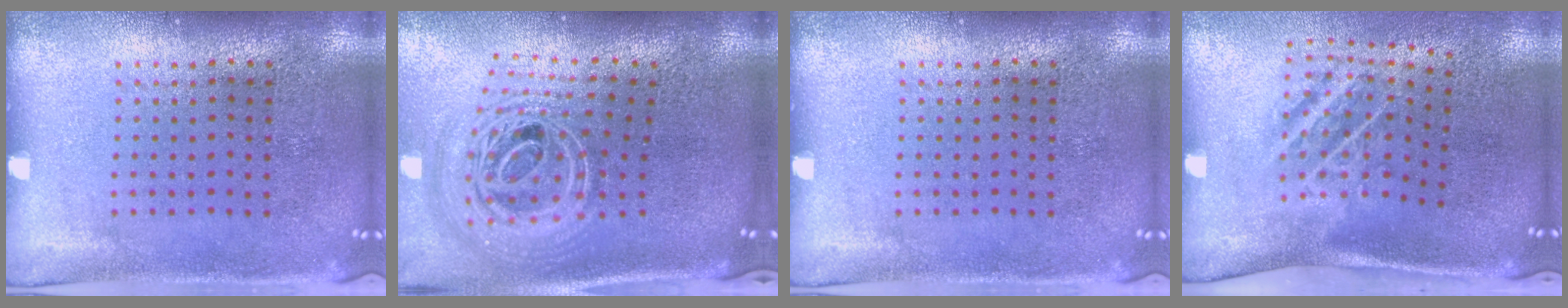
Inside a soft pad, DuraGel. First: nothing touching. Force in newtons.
{"total": 2.9, "press": 2.0, "slide": 2.1}
{"total": 0.0}
{"total": 2.0, "press": 1.2, "slide": 1.6}